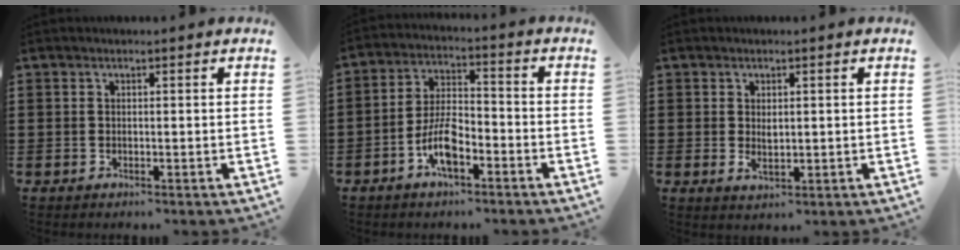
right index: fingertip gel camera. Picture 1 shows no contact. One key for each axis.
{"total": 8.1, "fx": -4.0, "fy": 3.0, "fz": 6.3, "tx": -0.144, "ty": -0.002, "tz": -0.078}
{"total": 2.0, "fx": 0.3, "fy": 0.9, "fz": 1.7, "tx": -0.028, "ty": -0.002, "tz": 0.005}